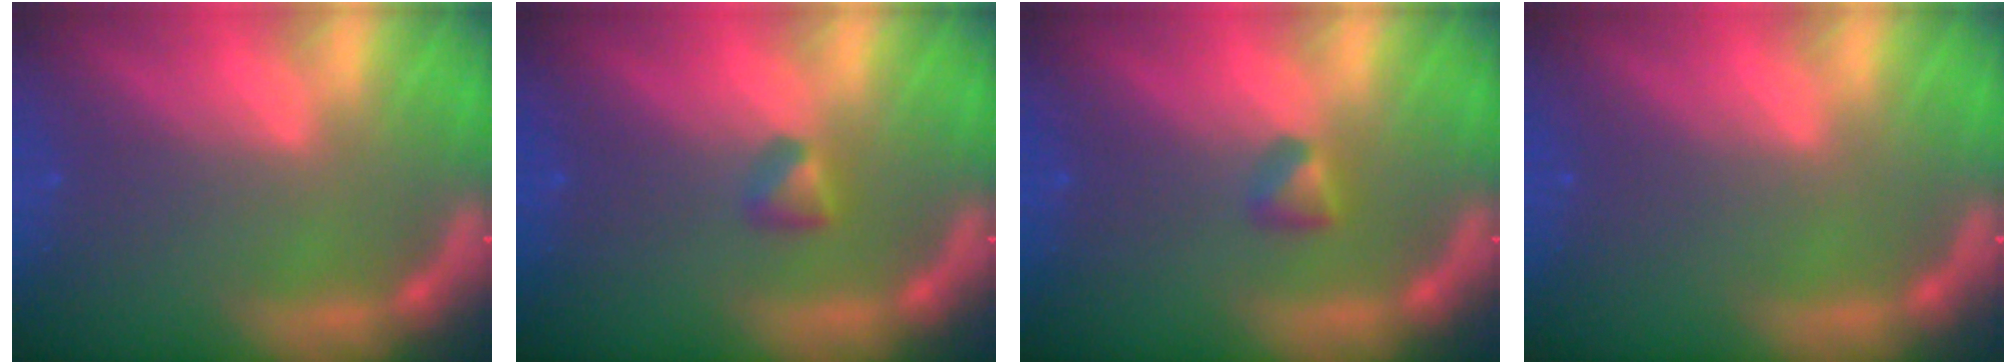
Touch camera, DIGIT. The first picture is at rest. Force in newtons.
{"total": 1.4}
{"total": 1.4}
{"total": 0.0}